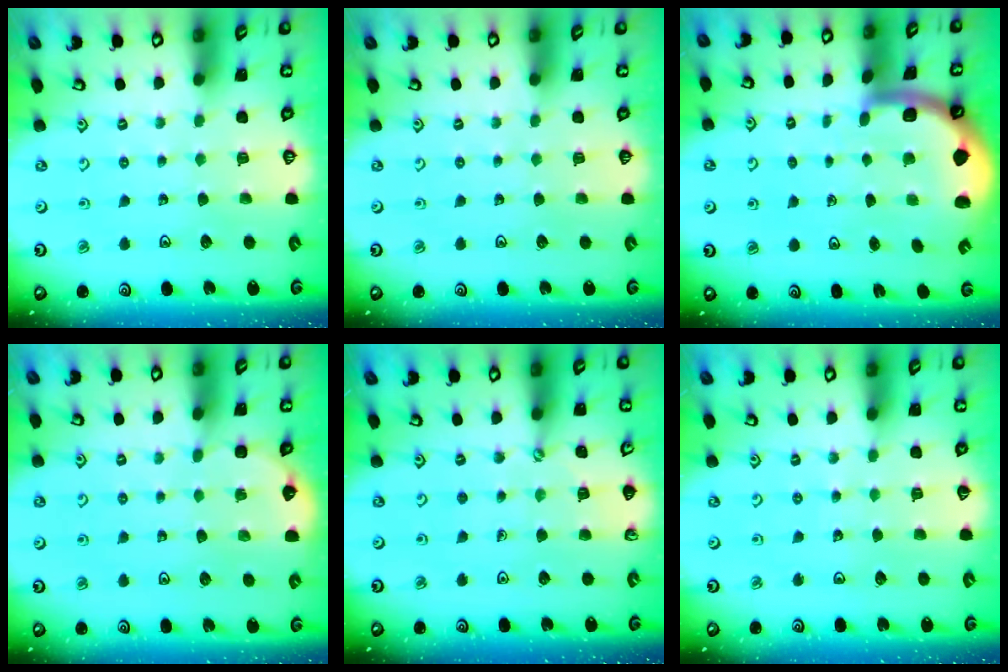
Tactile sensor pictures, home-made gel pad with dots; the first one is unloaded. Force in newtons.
{"total": 0.0}
{"total": 3.4, "press": 3.4, "slide": 0.4}
{"total": 3.1, "press": 3.1, "slide": 0.1}
{"total": 2.7, "press": 2.7, "slide": 0.4}
{"total": 3.1, "press": 3.1, "slide": 0.2}